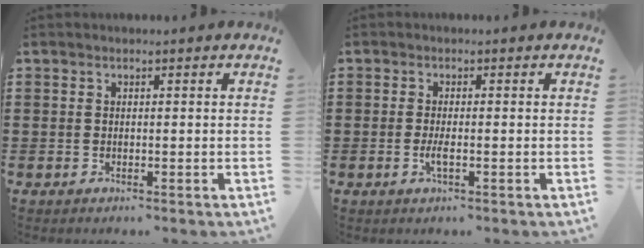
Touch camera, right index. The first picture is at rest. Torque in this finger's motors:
{"motor_torque": [1.41, 0.72, 0.36, 0.07]}